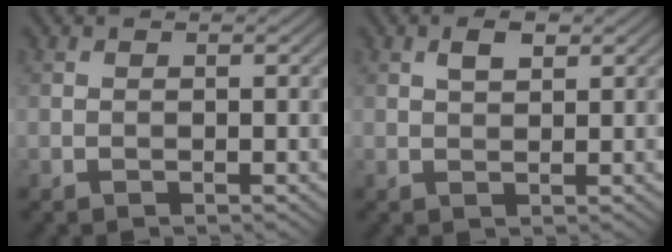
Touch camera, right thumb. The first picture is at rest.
{"total": 2.2, "force": [1.0, 1.1, 1.6], "torque": [-0.029, 0.003, 0.017]}